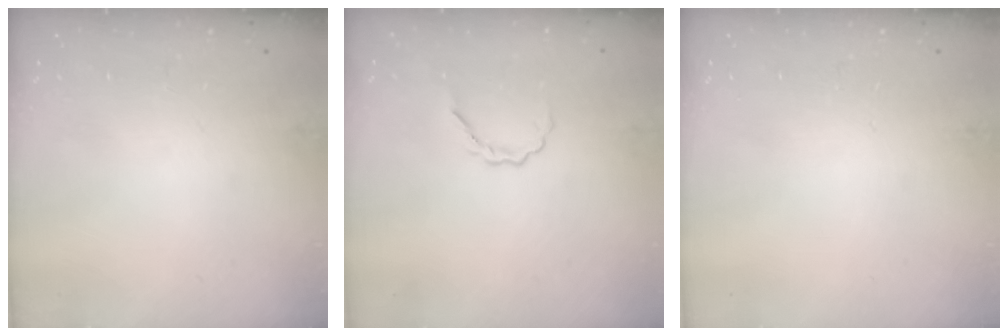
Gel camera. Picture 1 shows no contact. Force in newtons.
{"total": 2.8, "press": 2.7, "slide": 0.8}
{"total": 0.0}